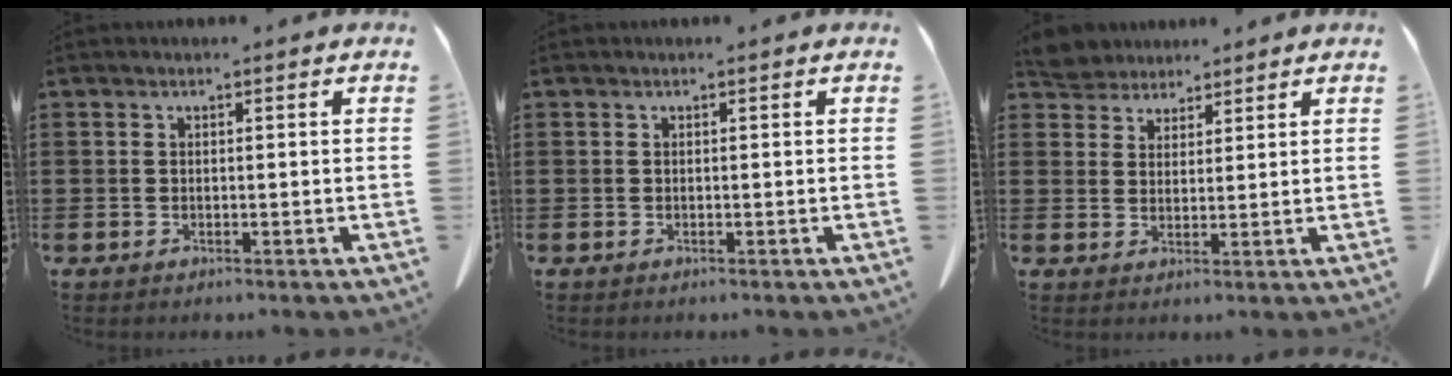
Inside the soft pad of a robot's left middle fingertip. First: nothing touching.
{"total": 0.0}
{"total": 4.5, "force": [4.3, 1.3, 0.4], "torque": [-0.026, -0.012, 0.083]}